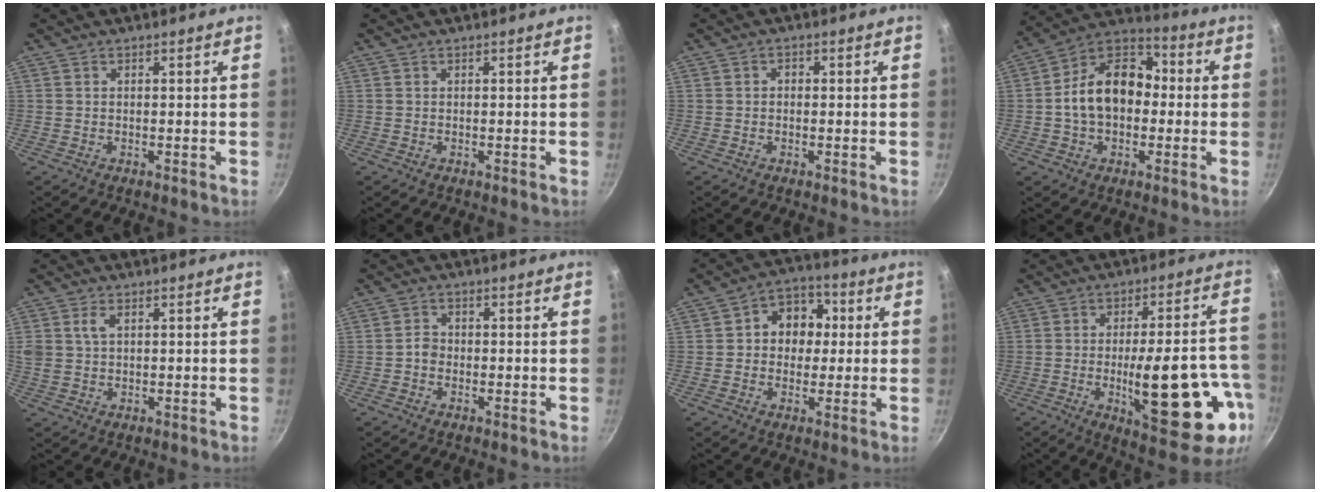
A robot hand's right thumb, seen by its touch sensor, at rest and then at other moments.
{"total": 0.0}
{"total": 1.3, "force": [0.0, 1.0, 0.7], "torque": [-0.012, 0.007, -0.002]}
{"total": 15.8, "force": [-0.5, 11.3, 11.1], "torque": [-0.147, 0.046, -0.029]}
{"total": 4.3, "force": [1.4, 2.8, 2.9], "torque": [-0.050, 0.001, 0.028]}
{"total": 2.2, "force": [-0.8, 1.7, 1.0], "torque": [-0.012, 0.015, -0.017]}
{"total": 9.9, "force": [1.1, 8.1, 5.5], "torque": [-0.030, 0.016, 0.002]}
{"total": 22.9, "force": [-6.5, 8.0, 20.5], "torque": [-0.259, 0.017, -0.077]}